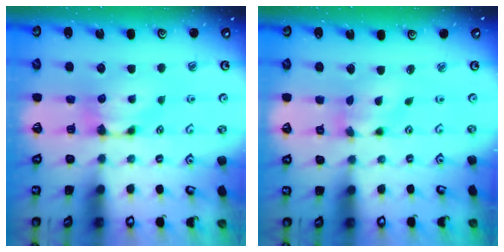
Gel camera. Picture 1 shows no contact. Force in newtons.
{"total": 3.4, "press": 3.0, "slide": 1.7}